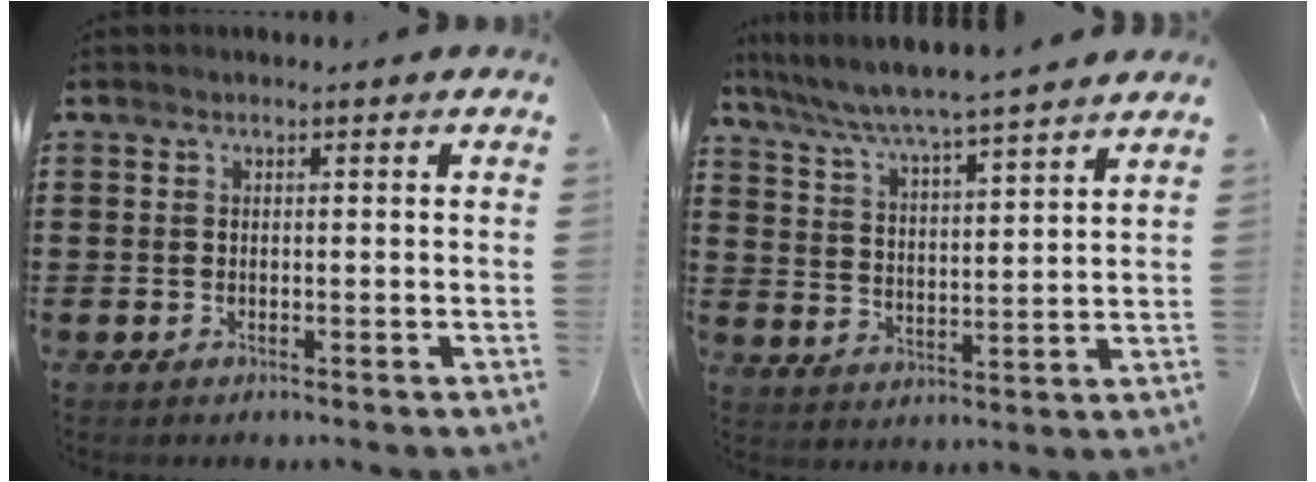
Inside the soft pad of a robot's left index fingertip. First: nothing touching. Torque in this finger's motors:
{"motor_torque": [1.12, -1.02, 0.76, 0.21]}